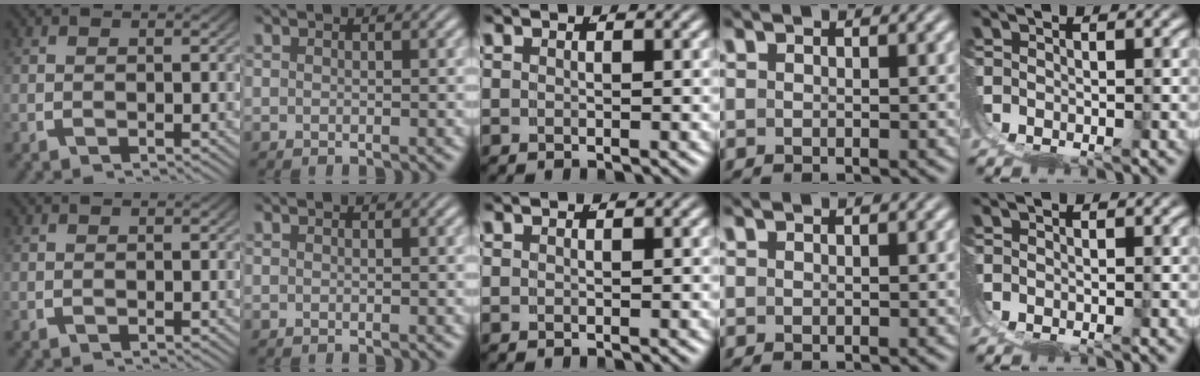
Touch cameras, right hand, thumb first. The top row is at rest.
{"index": {"total": 0.8, "force": [-0.2, -0.7, -0.3], "torque": [0.010, -0.011, 0.006]}}